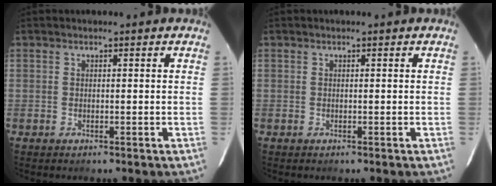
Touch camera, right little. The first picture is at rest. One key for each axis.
{"total": 0.0}